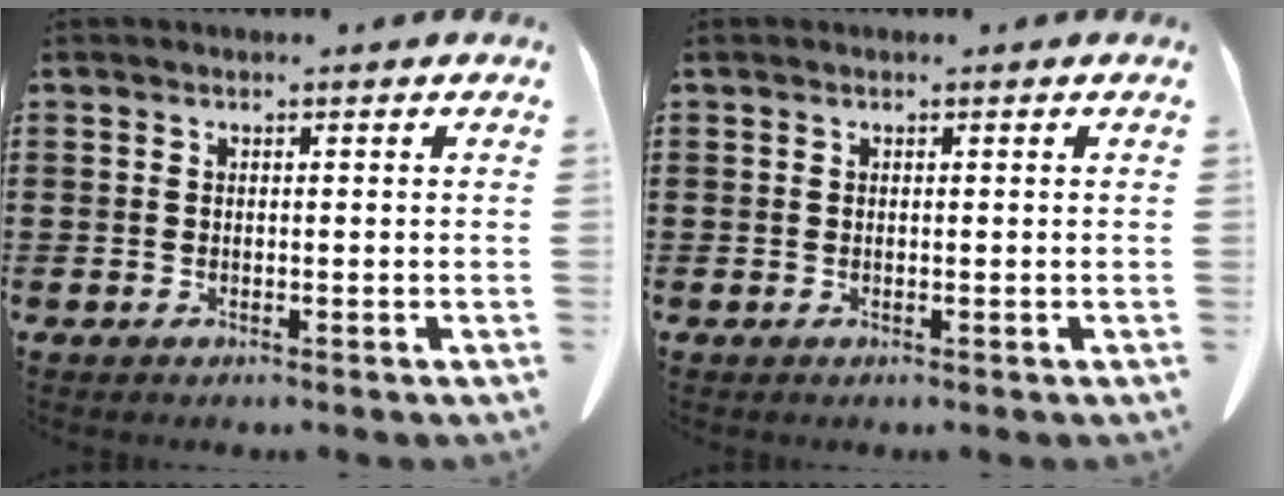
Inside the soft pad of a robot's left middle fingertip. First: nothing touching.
{"total": 0.0}